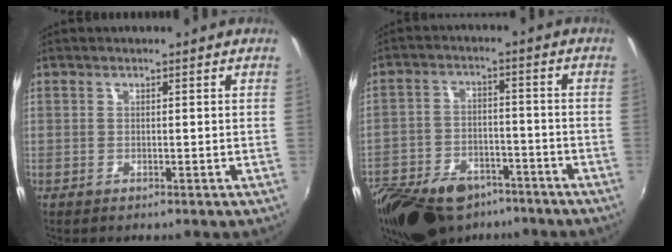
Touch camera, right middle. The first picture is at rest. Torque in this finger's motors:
{"motor_torque": [0.73, -1.41, 0.15, 0.03]}